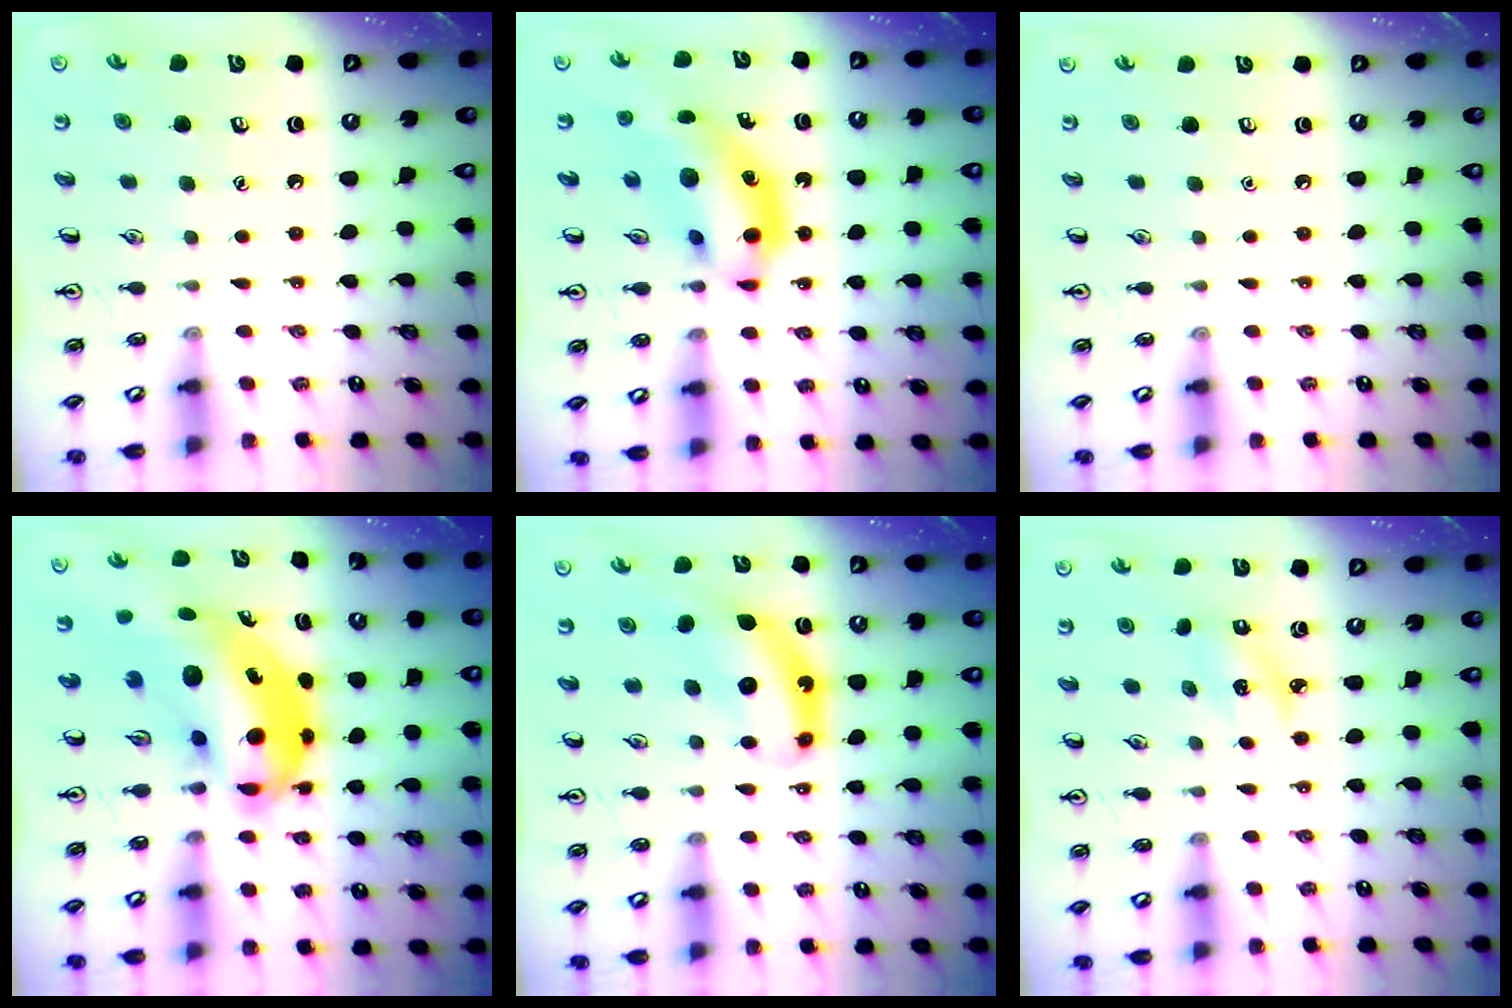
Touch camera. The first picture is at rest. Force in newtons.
{"total": 12.1, "press": 11.6, "slide": 3.5}
{"total": 0.0}
{"total": 12.1, "press": 11.7, "slide": 3.1}
{"total": 8.0, "press": 7.8, "slide": 1.9}
{"total": 2.6, "press": 2.5, "slide": 0.6}